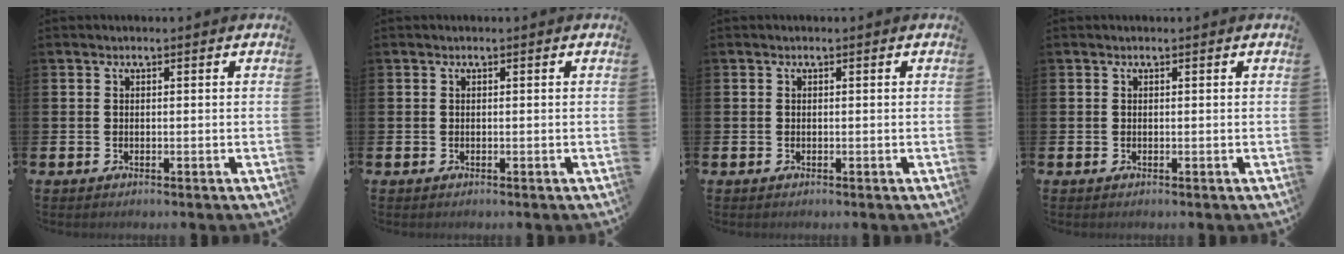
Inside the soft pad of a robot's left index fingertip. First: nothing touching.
{"total": 0.0}
{"total": 0.0}
{"total": 0.0}